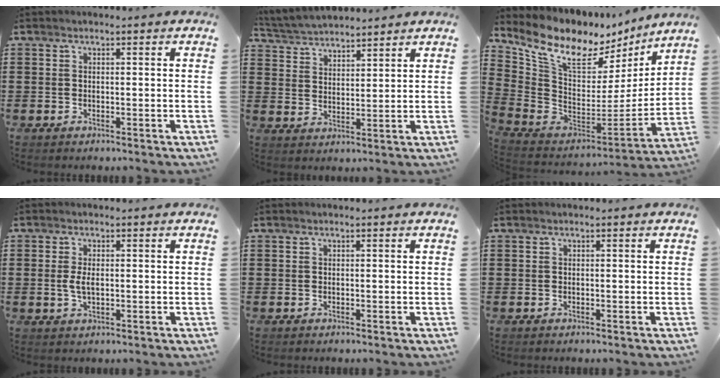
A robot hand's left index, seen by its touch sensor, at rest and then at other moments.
{"total": 4.1, "force": [4.0, 0.6, 0.0], "torque": [-0.020, -0.014, 0.073]}
{"total": 11.3, "force": [7.5, 5.3, 6.5], "torque": [-0.155, -0.049, 0.130]}
{"total": 3.0, "force": [0.0, 1.4, 2.6], "torque": [-0.068, -0.002, -0.006]}
{"total": 0.0}
{"total": 0.0}